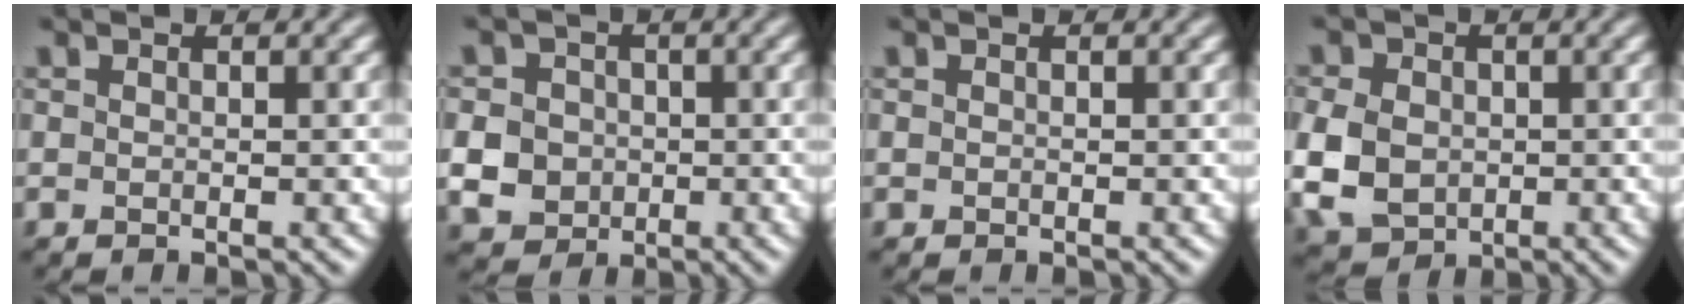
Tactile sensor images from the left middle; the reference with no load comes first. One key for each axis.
{"total": 4.8, "fx": -0.6, "fy": 4.5, "fz": 1.5, "tx": -0.031, "ty": 0.006, "tz": -0.027}
{"total": 0.6, "fx": 0.3, "fy": -0.2, "fz": -0.5, "tx": 0.012, "ty": 0.006, "tz": 0.006}
{"total": 6.6, "fx": -0.6, "fy": 5.4, "fz": 3.7, "tx": -0.095, "ty": 0.002, "tz": -0.015}